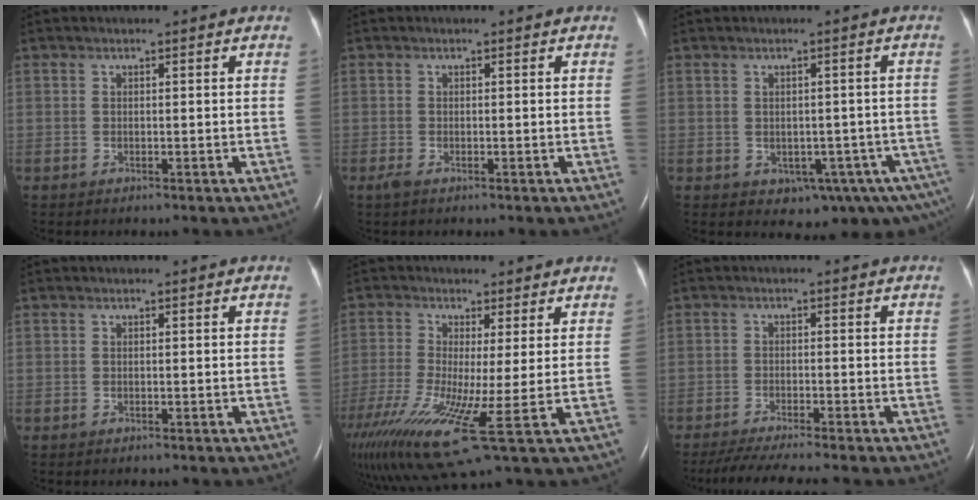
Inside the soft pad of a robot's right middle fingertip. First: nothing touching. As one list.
[{"total": 0.9, "force": [-0.6, 0.2, 0.6], "torque": [-0.019, -0.004, -0.011]}, {"total": 7.2, "force": [-3.8, 3.3, 5.2], "torque": [-0.053, 0.005, -0.042]}, {"total": 0.0}, {"total": 14.7, "force": [-5.8, 1.2, 13.5], "torque": [-0.275, -0.033, -0.096]}, {"total": 8.2, "force": [-7.3, 0.0, 3.9], "torque": [-0.061, -0.021, -0.117]}]